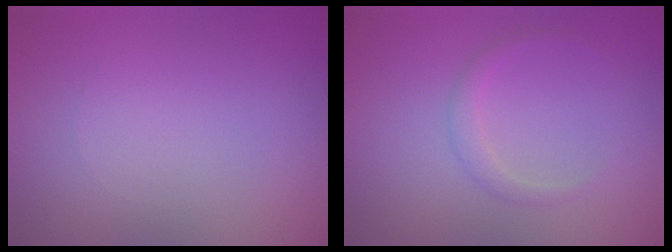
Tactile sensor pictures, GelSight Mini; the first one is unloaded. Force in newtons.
{"total": 1.0, "press": 1.0, "slide": 0.1}